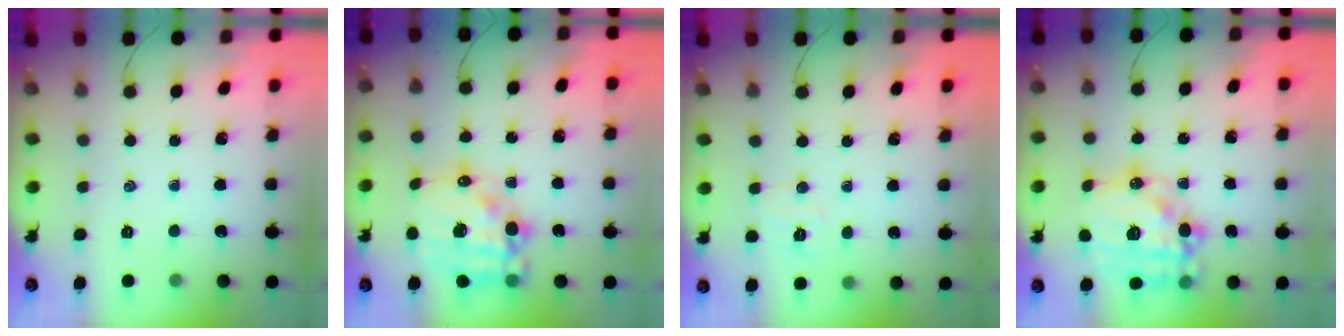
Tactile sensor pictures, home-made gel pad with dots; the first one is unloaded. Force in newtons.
{"total": 17.8, "press": 17.4, "slide": 3.8}
{"total": 4.6, "press": 4.4, "slide": 1.0}
{"total": 20.1, "press": 19.7, "slide": 3.7}